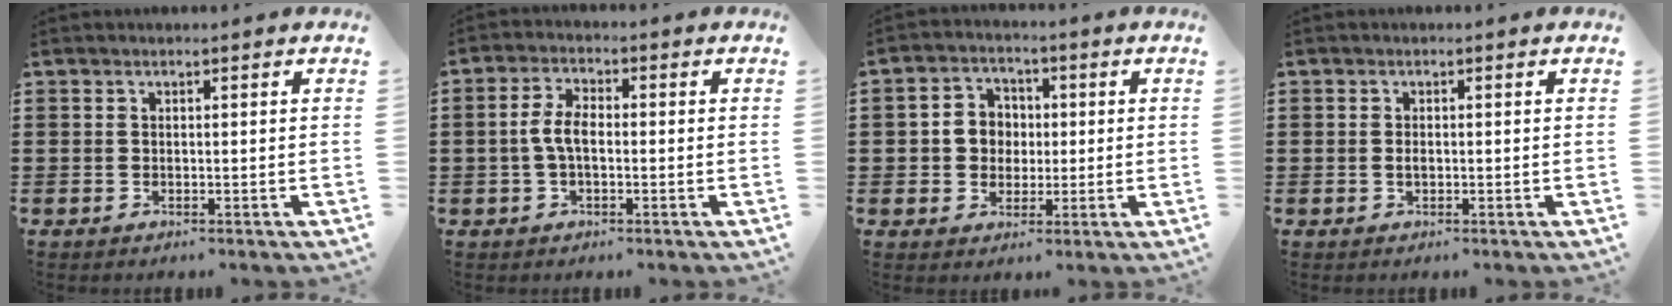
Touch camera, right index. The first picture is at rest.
{"total": 4.3, "force": [-0.5, 1.6, 4.0], "torque": [-0.088, -0.001, -0.014]}
{"total": 4.5, "force": [0.0, 4.3, 1.5], "torque": [-0.041, 0.015, -0.002]}
{"total": 0.9, "force": [-0.1, 0.4, 0.8], "torque": [-0.019, -0.001, -0.002]}